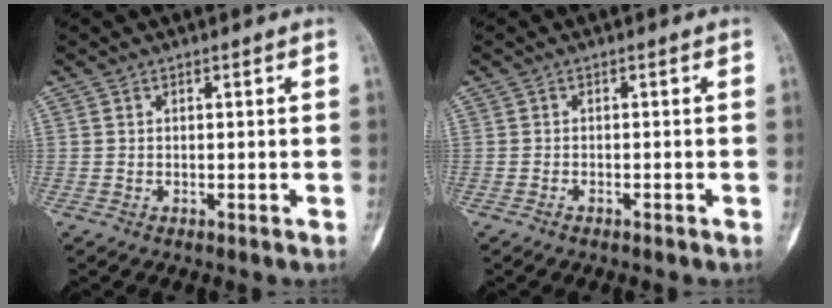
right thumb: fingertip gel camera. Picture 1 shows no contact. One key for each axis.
{"total": 0.7, "fx": -0.6, "fy": 0.2, "fz": 0.4, "tx": -0.010, "ty": 0.005, "tz": -0.011}